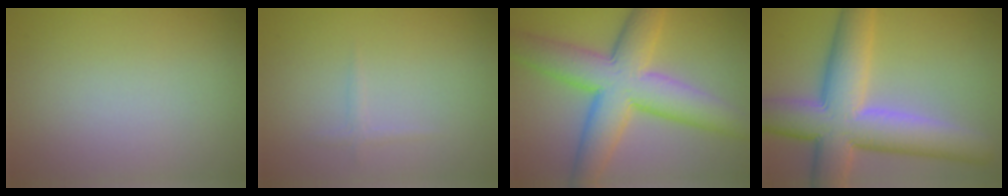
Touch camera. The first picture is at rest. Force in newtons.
{"total": 0.7, "press": 0.7, "slide": 0.1}
{"total": 9.9, "press": 9.9, "slide": 0.4}
{"total": 11.0, "press": 11.0, "slide": 0.5}